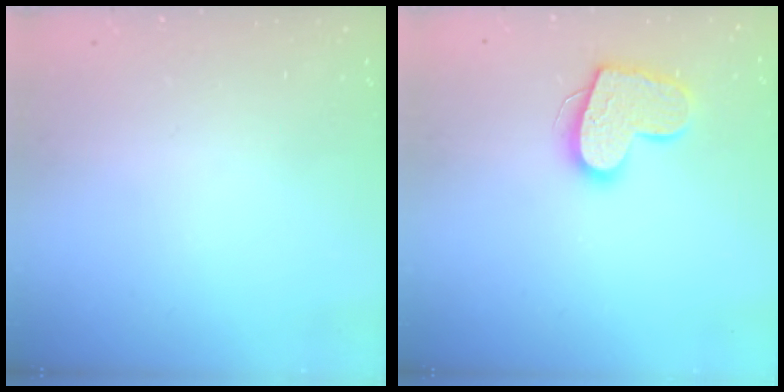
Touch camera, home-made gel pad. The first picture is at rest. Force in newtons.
{"total": 14.6, "press": 14.6, "slide": 1.1}